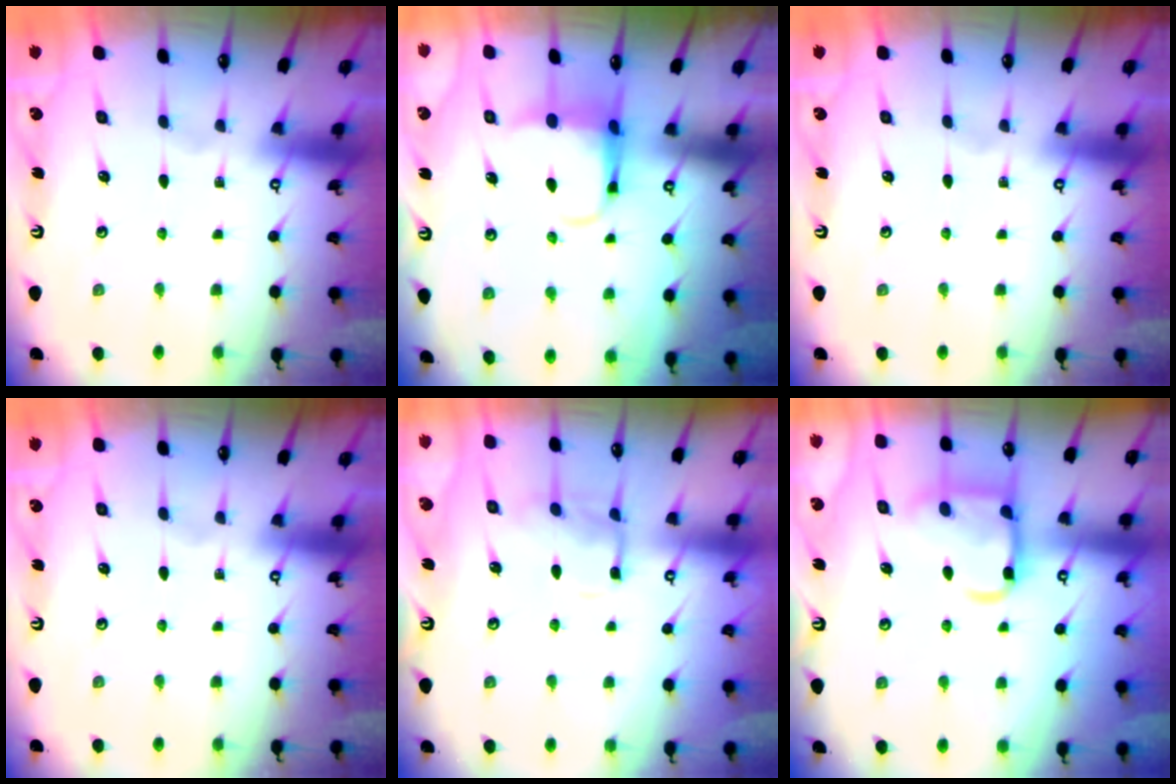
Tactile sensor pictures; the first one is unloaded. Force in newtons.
{"total": 5.8, "press": 5.6, "slide": 1.2}
{"total": 0.0}
{"total": 0.0}
{"total": 9.6, "press": 9.6, "slide": 0.7}
{"total": 15.1, "press": 15.0, "slide": 1.5}